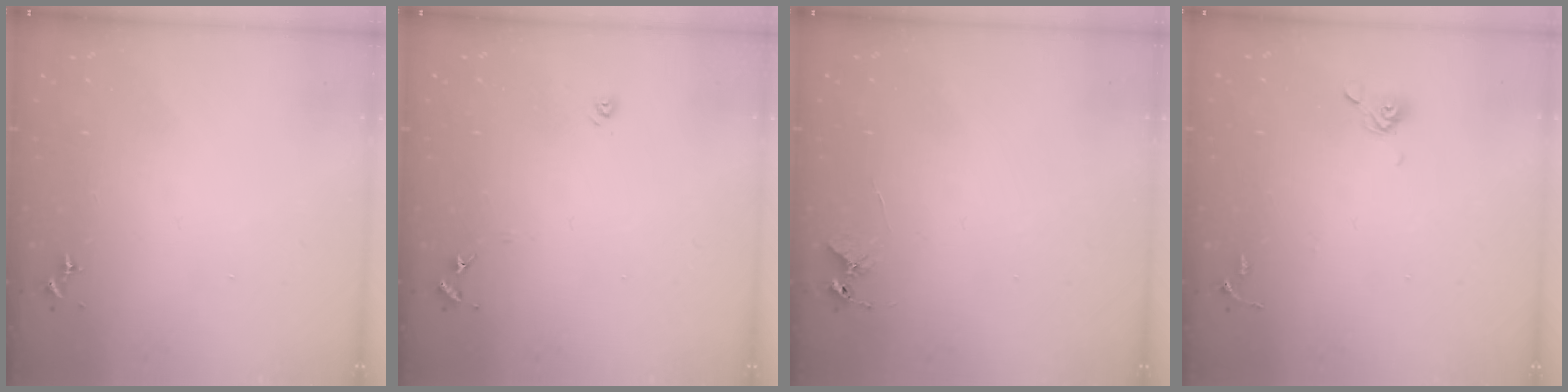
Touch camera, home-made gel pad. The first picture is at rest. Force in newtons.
{"total": 5.9, "press": 5.9, "slide": 0.5}
{"total": 4.9, "press": 4.9, "slide": 0.3}
{"total": 6.3, "press": 6.0, "slide": 2.1}